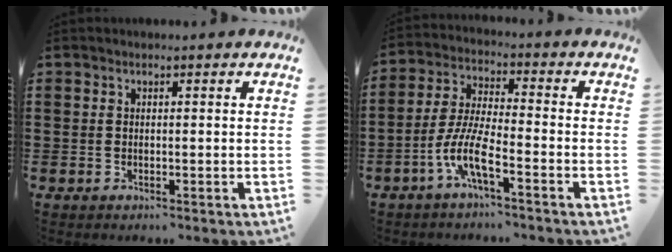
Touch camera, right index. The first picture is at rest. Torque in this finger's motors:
{"motor_torque": [2.14, 0.00, 0.87, 0.21]}